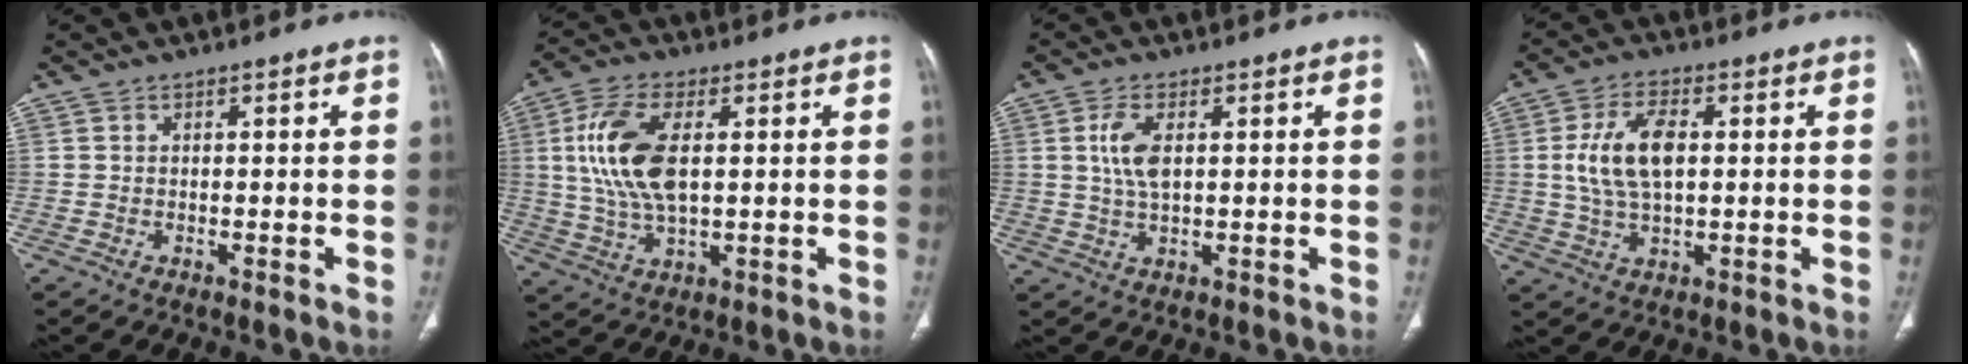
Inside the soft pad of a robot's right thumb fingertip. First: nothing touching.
{"total": 13.2, "force": [2.2, 6.4, 11.4], "torque": [-0.241, -0.001, 0.045]}
{"total": 5.6, "force": [1.2, 2.5, 4.8], "torque": [-0.105, -0.004, 0.025]}
{"total": 10.3, "force": [1.3, 5.2, 8.8], "torque": [-0.175, 0.003, 0.027]}